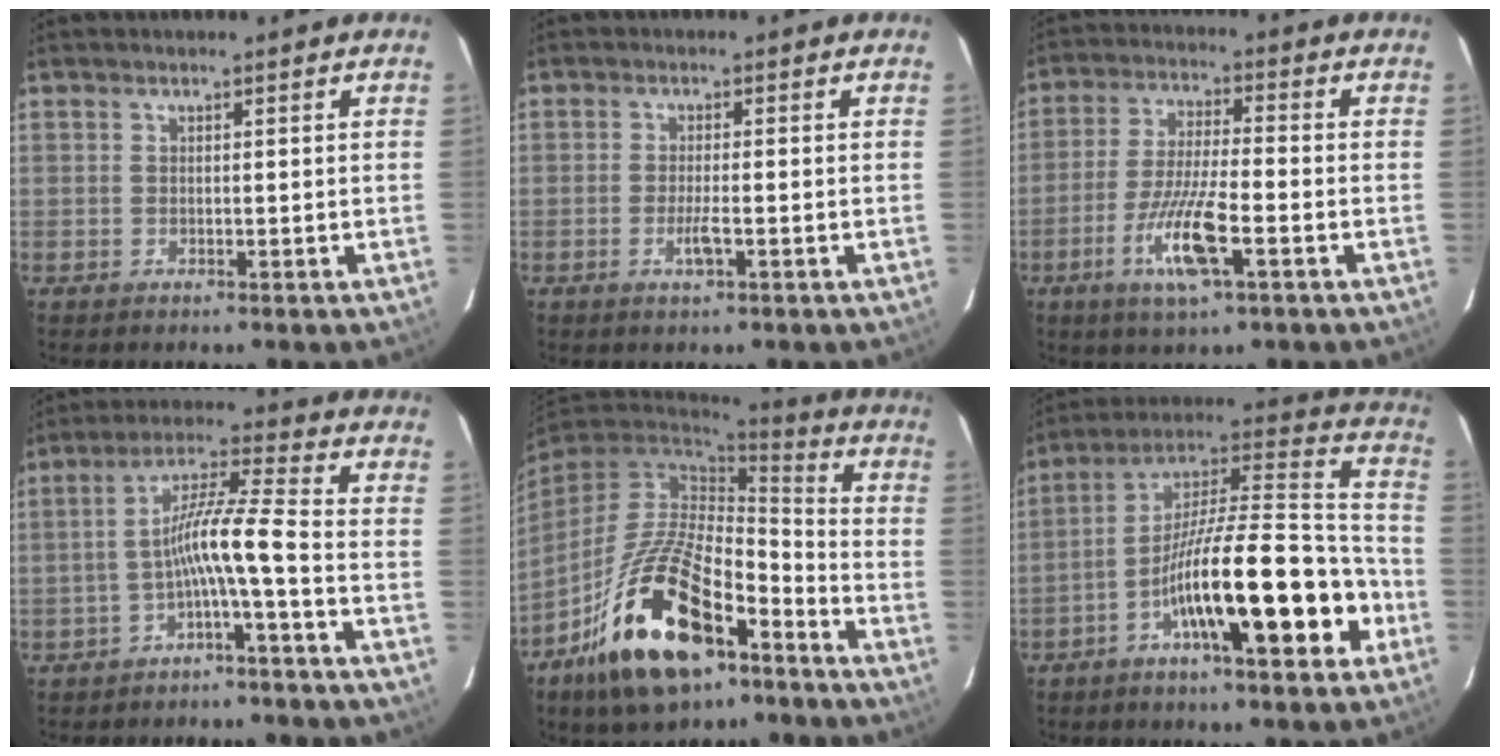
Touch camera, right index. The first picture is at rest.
{"total": 2.5, "force": [-1.0, 0.3, 2.3], "torque": [-0.046, -0.002, -0.018]}
{"total": 10.3, "force": [-4.3, 1.2, 9.2], "torque": [-0.180, -0.014, -0.079]}
{"total": 7.9, "force": [-2.6, -0.7, 7.4], "torque": [-0.132, 0.026, -0.048]}
{"total": 20.7, "force": [-12.0, 7.5, 15.0], "torque": [-0.304, -0.018, -0.214]}
{"total": 21.1, "force": [-8.1, 3.5, 19.2], "torque": [-0.303, 0.012, -0.130]}